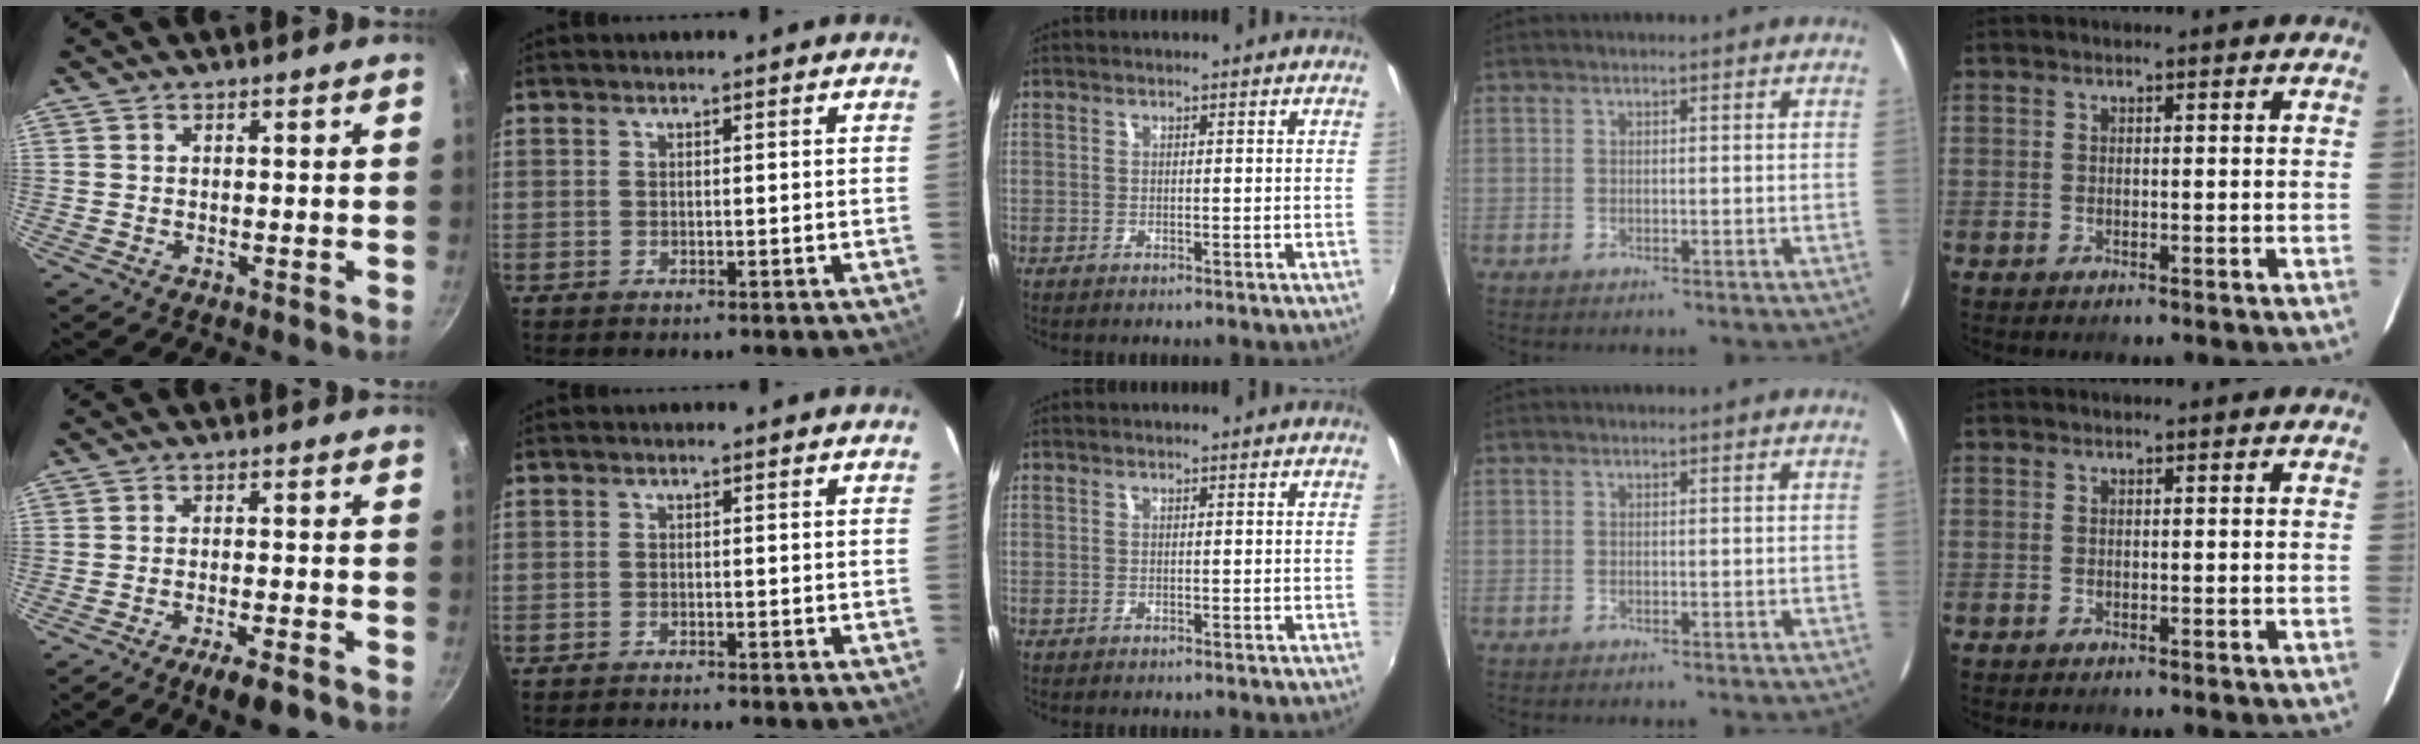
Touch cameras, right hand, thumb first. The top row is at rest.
{"thumb": {"total": 5.7, "force": [-3.9, 1.0, 4.1], "torque": [-0.065, 0.021, -0.059]}, "index": {"total": 2.0, "force": [-2.0, -0.2, 0.5], "torque": [-0.021, -0.008, -0.034]}}